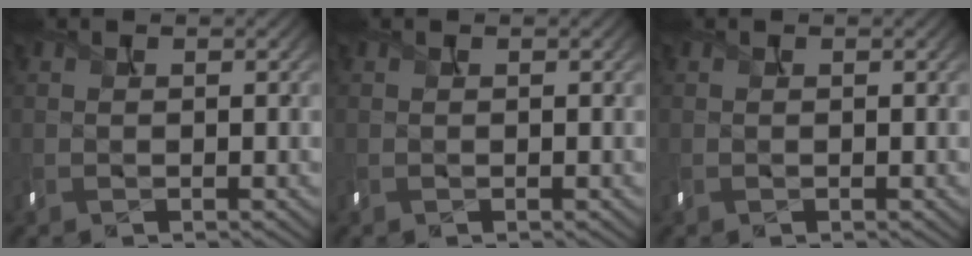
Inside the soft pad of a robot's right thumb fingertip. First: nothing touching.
{"total": 0.0}
{"total": 0.0}